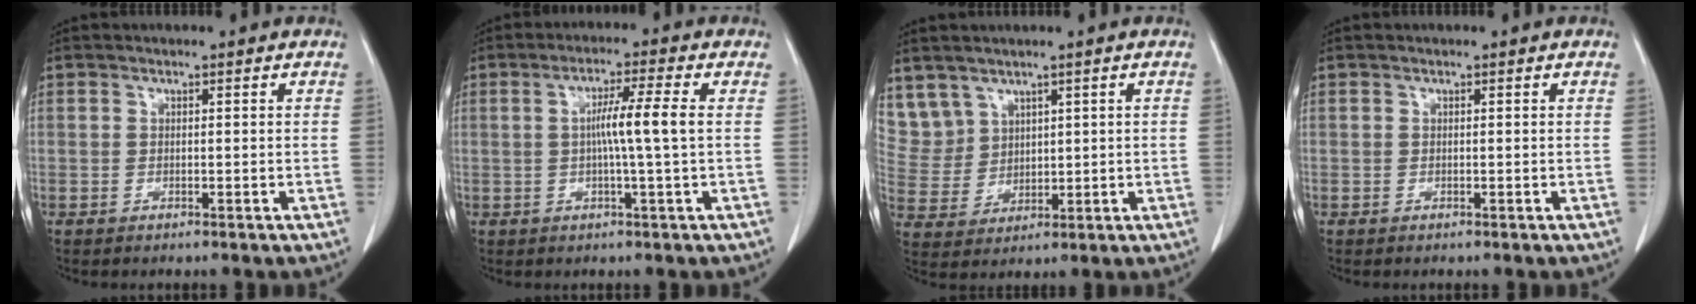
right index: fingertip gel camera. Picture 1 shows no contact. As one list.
[{"total": 5.8, "force": [0.2, -1.0, 5.7], "torque": [-0.103, 0.004, 0.004]}, {"total": 7.8, "force": [5.1, 5.9, 0.6], "torque": [-0.026, 0.020, 0.123]}, {"total": 0.0}]